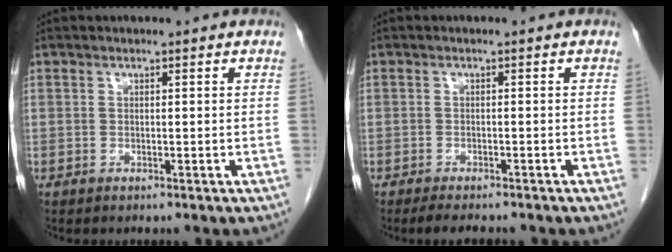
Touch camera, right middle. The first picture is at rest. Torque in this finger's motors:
{"motor_torque": [0.34, -0.20, 0.02, 0.01]}